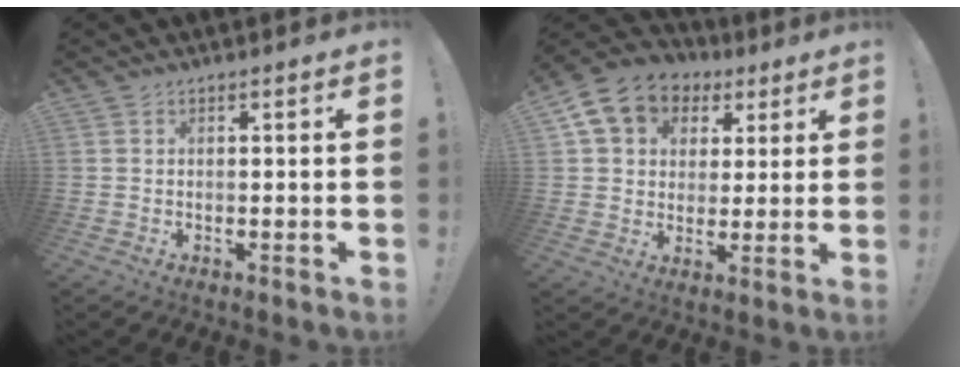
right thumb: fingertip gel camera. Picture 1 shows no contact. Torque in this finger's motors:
{"motor_torque": [-0.67, 1.08, 1.13, 0.45, 0.06]}